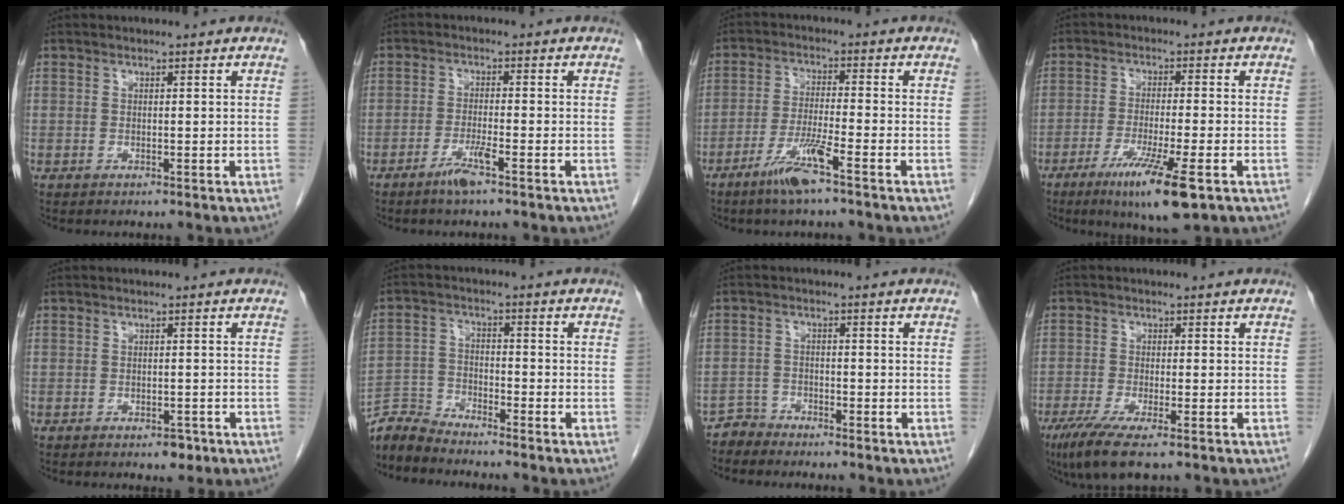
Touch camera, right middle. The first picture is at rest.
{"total": 3.4, "force": [-2.3, -0.2, 2.5], "torque": [-0.051, -0.006, -0.045]}
{"total": 6.6, "force": [-4.1, -0.4, 5.1], "torque": [-0.103, -0.010, -0.081]}
{"total": 9.8, "force": [-5.2, 0.2, 8.2], "torque": [-0.153, -0.030, -0.084]}
{"total": 1.8, "force": [-1.1, 0.9, 1.1], "torque": [-0.016, 0.000, -0.009]}
{"total": 5.6, "force": [-5.5, -0.3, -0.4], "torque": [0.003, -0.007, -0.108]}
{"total": 2.4, "force": [-2.2, 0.5, -0.9], "torque": [0.022, -0.004, -0.044]}
{"total": 6.6, "force": [-4.2, 0.7, 5.0], "torque": [-0.095, -0.022, -0.071]}